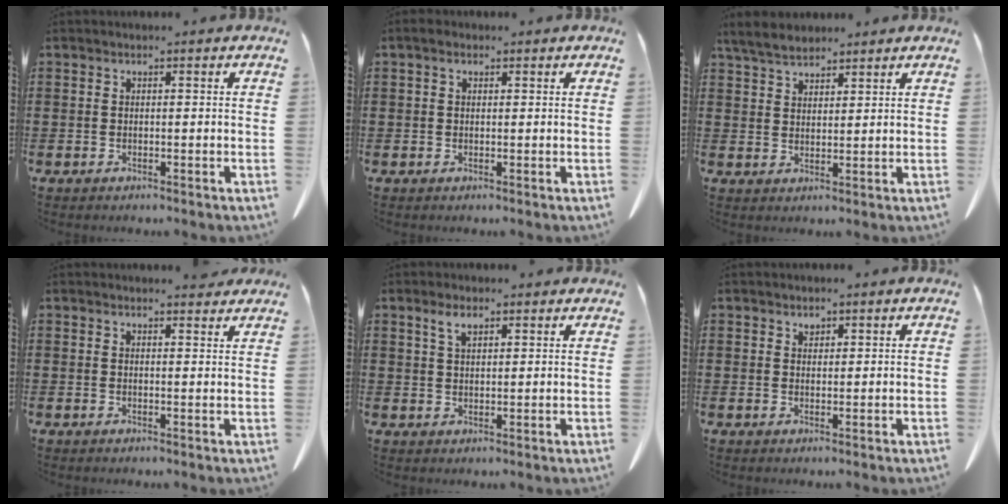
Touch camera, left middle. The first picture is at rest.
{"total": 1.5, "force": [0.4, 1.0, 1.0], "torque": [-0.023, 0.007, 0.006]}
{"total": 4.2, "force": [3.7, 1.5, 1.5], "torque": [-0.041, -0.003, 0.069]}
{"total": 2.4, "force": [2.3, 0.2, 0.5], "torque": [-0.008, -0.007, 0.042]}
{"total": 3.3, "force": [2.1, 1.2, 2.2], "torque": [-0.048, 0.004, 0.038]}
{"total": 1.2, "force": [1.1, 0.5, 0.2], "torque": [0.000, -0.007, 0.021]}